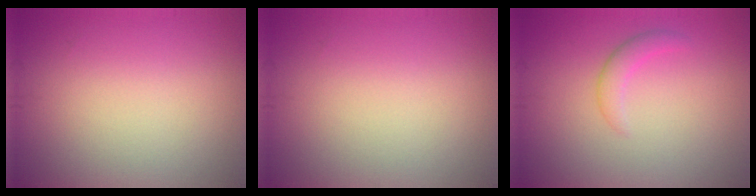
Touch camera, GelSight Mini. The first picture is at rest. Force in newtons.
{"total": 0.0}
{"total": 1.5, "press": 1.5, "slide": 0.1}